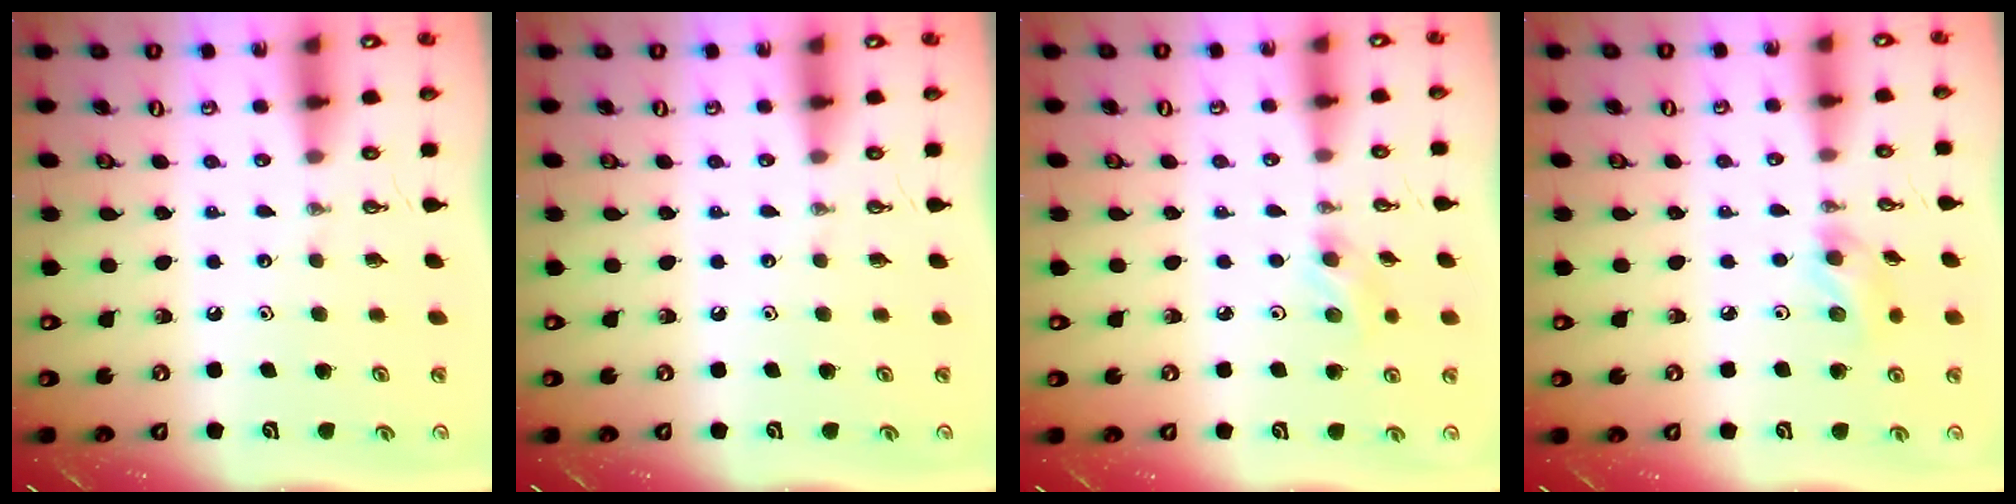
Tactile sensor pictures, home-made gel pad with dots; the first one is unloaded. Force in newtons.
{"total": 0.0}
{"total": 4.3, "press": 4.3, "slide": 0.7}
{"total": 5.8, "press": 5.7, "slide": 1.0}